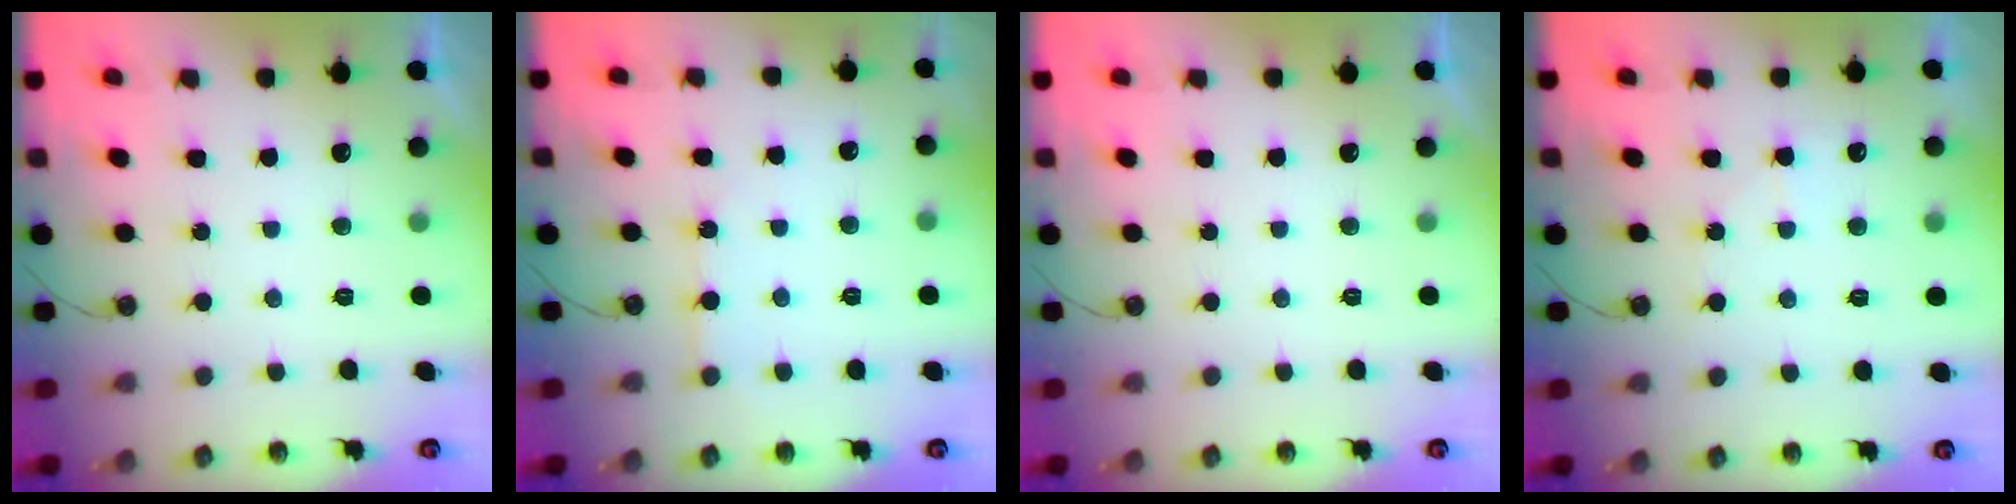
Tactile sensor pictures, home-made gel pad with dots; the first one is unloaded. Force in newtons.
{"total": 3.8, "press": 3.8, "slide": 0.5}
{"total": 0.0}
{"total": 4.6, "press": 4.6, "slide": 0.5}